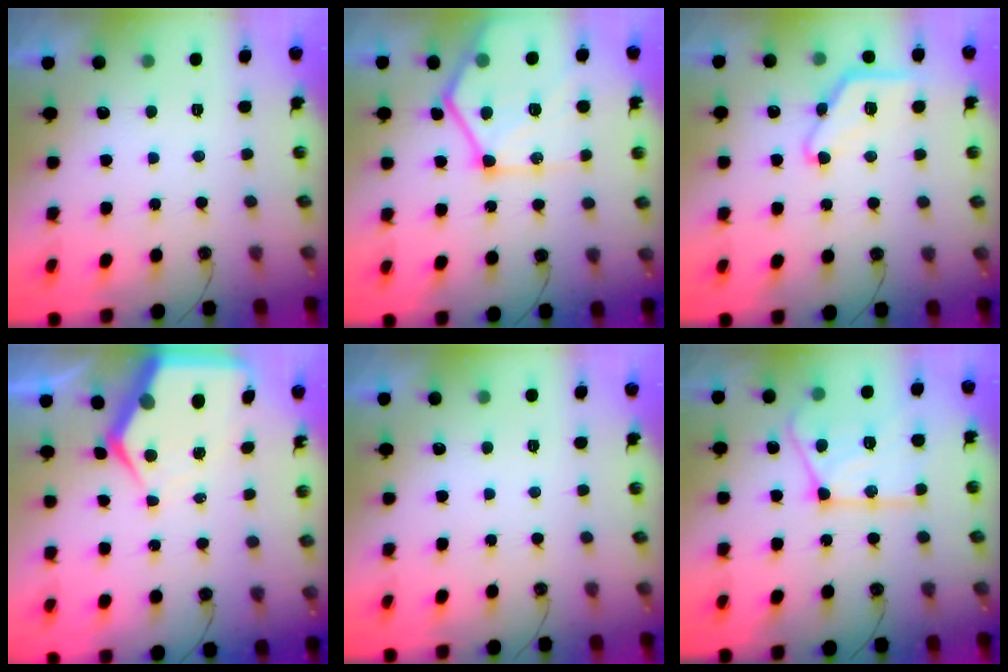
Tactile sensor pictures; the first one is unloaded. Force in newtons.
{"total": 21.5, "press": 21.4, "slide": 2.4}
{"total": 12.2, "press": 12.1, "slide": 0.7}
{"total": 10.0, "press": 9.9, "slide": 0.9}
{"total": 0.0}
{"total": 18.4, "press": 18.4, "slide": 1.6}